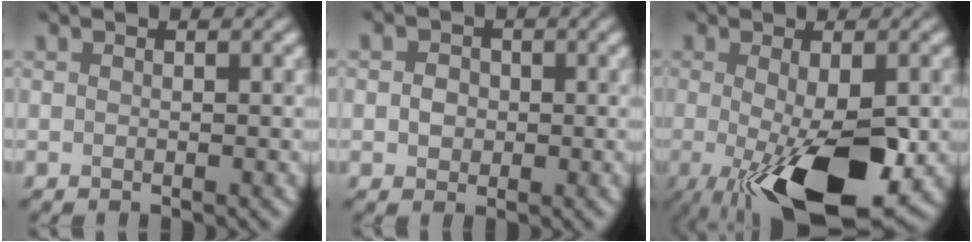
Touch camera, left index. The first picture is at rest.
{"total": 1.4, "force": [-0.8, 1.0, -0.4], "torque": [0.001, 0.001, -0.005]}
{"total": 11.3, "force": [-3.3, 3.4, 10.3], "torque": [-0.156, -0.011, -0.039]}